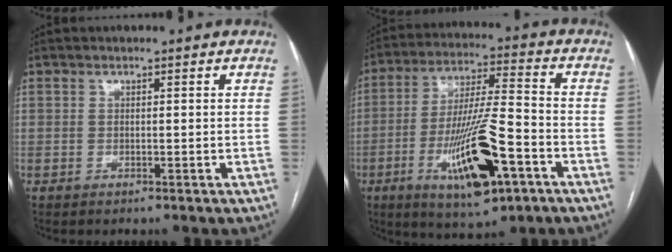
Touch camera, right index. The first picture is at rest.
{"total": 16.1, "force": [-6.5, 2.9, 14.4], "torque": [-0.270, -0.012, -0.101]}